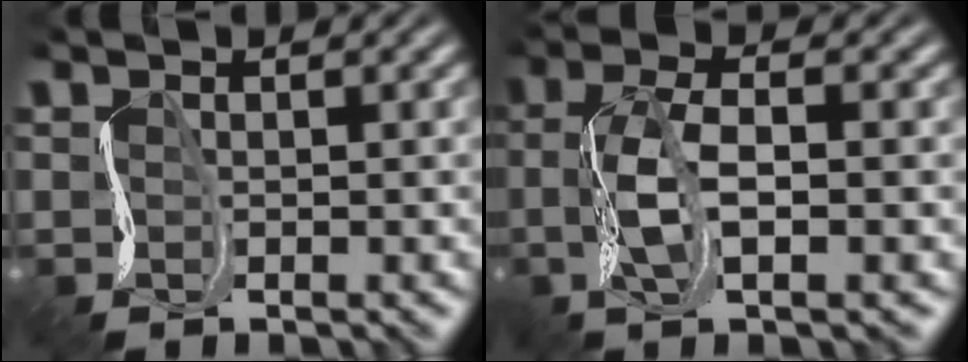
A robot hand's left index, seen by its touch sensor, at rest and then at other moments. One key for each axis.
{"total": 4.5, "fx": -1.9, "fy": 0.7, "fz": 4.0, "tx": -0.075, "ty": -0.010, "tz": -0.036}